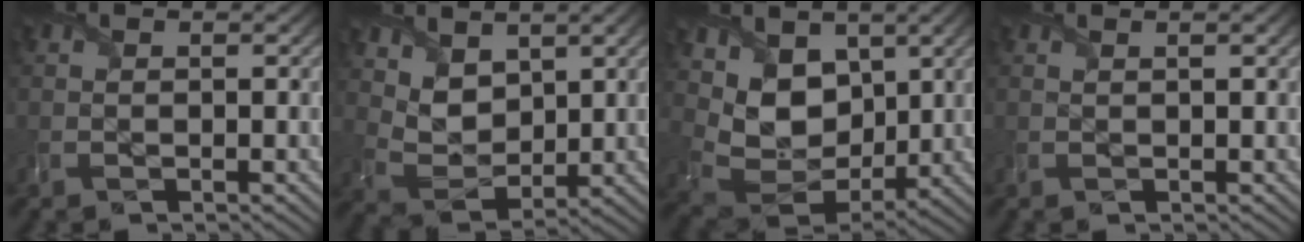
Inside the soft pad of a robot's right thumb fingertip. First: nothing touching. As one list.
[{"total": 6.4, "force": [3.7, 4.0, 3.2], "torque": [-0.092, -0.016, 0.070]}, {"total": 10.2, "force": [4.1, 7.3, 5.9], "torque": [-0.150, -0.019, 0.075]}, {"total": 0.8, "force": [0.4, 0.0, 0.7], "torque": [-0.016, 0.003, 0.005]}]